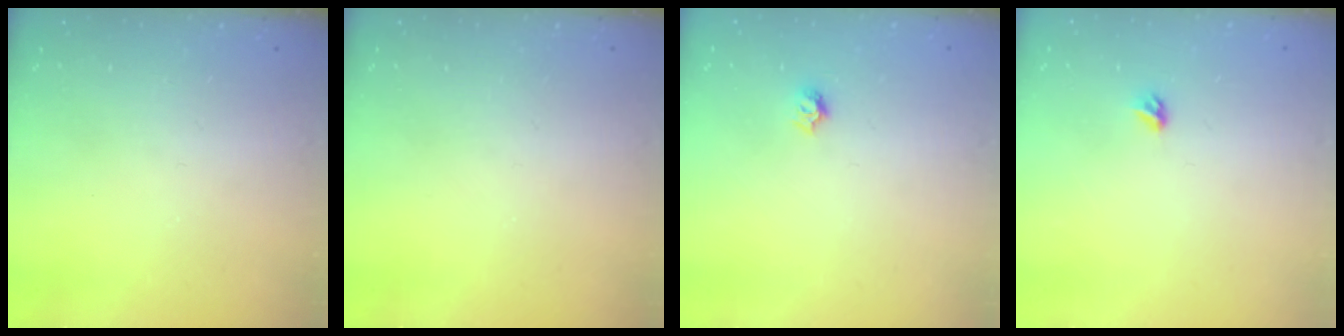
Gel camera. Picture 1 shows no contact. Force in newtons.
{"total": 0.0}
{"total": 5.1, "press": 5.1, "slide": 0.4}
{"total": 3.5, "press": 3.4, "slide": 0.7}